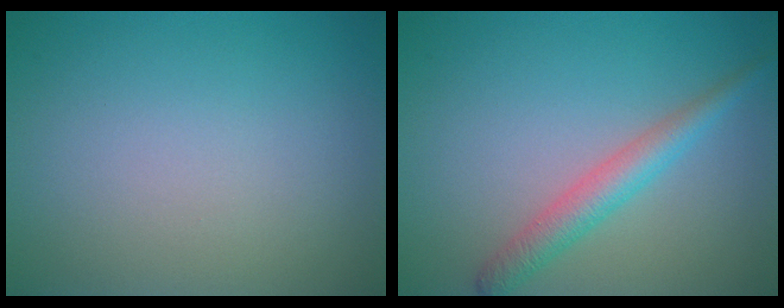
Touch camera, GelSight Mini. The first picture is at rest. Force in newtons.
{"total": 2.8, "press": 2.8, "slide": 0.1}